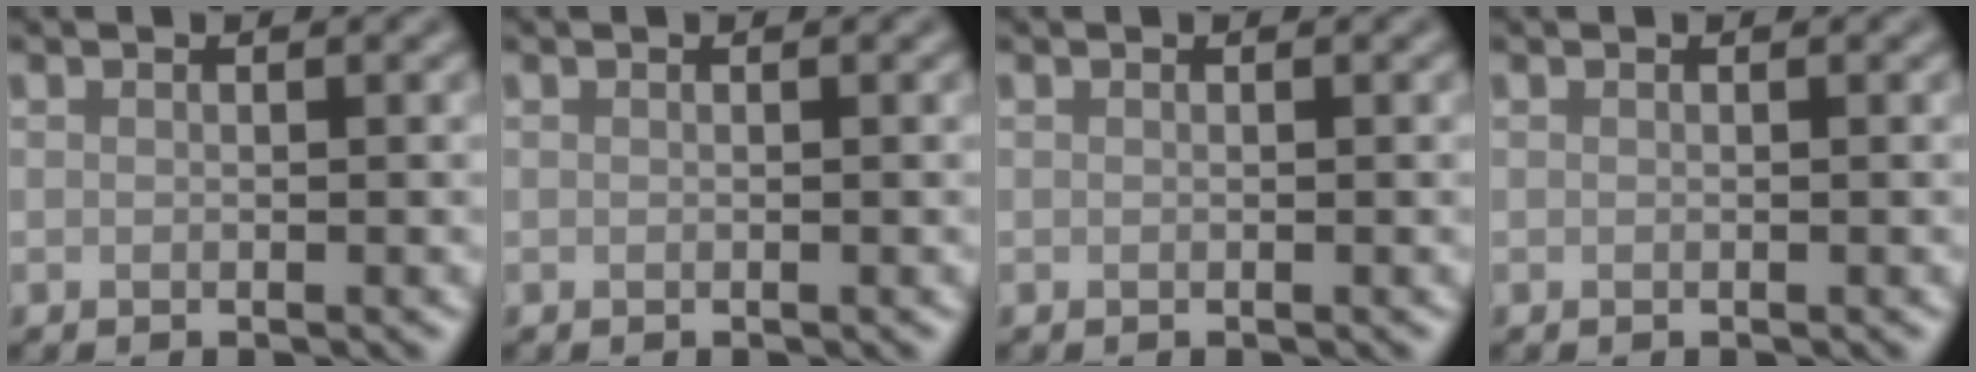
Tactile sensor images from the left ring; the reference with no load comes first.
{"total": 0.0}
{"total": 0.0}
{"total": 0.0}